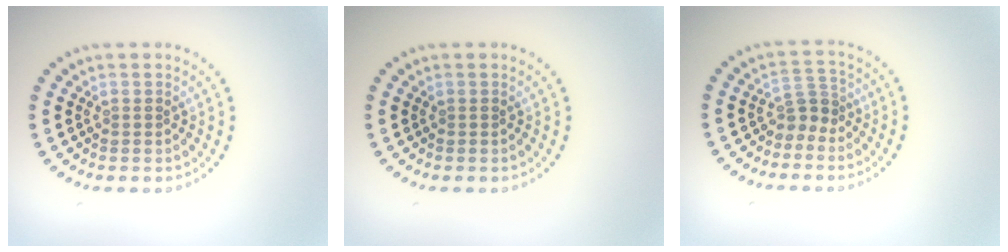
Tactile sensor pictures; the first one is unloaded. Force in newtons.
{"total": 0.0}
{"total": 2.1, "press": 1.5, "slide": 1.5}